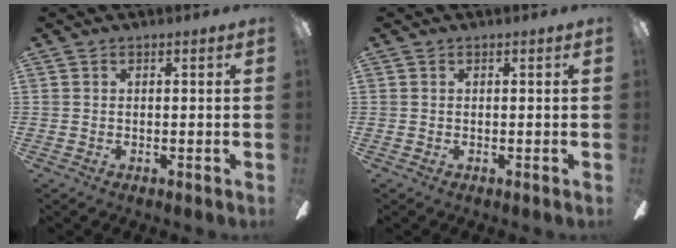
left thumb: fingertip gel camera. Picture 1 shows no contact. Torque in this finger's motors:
{"motor_torque": [-0.02, -0.01, -0.02, 0.03, 0.00]}